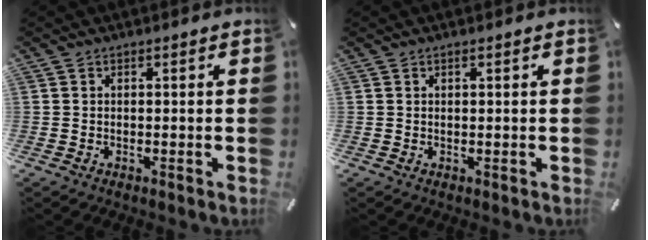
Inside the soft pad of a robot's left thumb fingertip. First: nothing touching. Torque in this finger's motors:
{"motor_torque": [-0.02, 0.08, 0.10, -0.02, -0.02]}